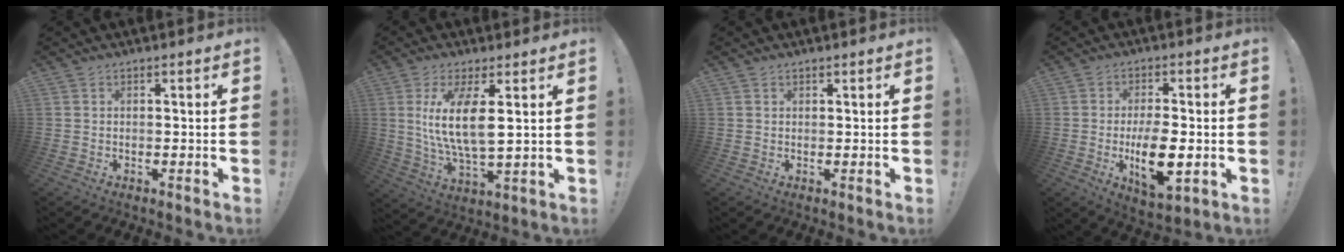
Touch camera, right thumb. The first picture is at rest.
{"total": 12.8, "force": [3.4, 3.9, 11.7], "torque": [-0.219, -0.023, 0.052]}
{"total": 0.5, "force": [0.5, 0.2, 0.1], "torque": [0.002, -0.001, 0.009]}
{"total": 11.9, "force": [-2.4, 5.9, 10.0], "torque": [-0.159, -0.001, -0.039]}